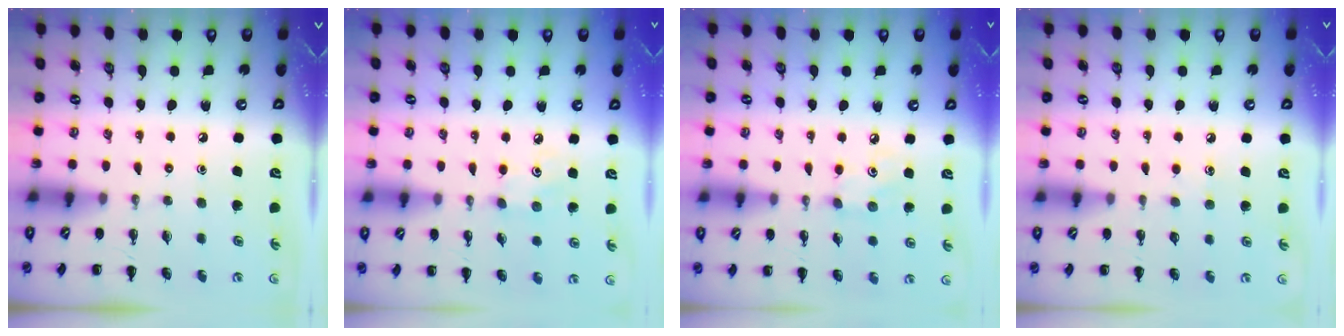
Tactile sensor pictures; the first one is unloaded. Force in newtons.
{"total": 3.1, "press": 3.0, "slide": 0.8}
{"total": 3.0, "press": 2.8, "slide": 0.9}
{"total": 3.3, "press": 3.2, "slide": 1.0}